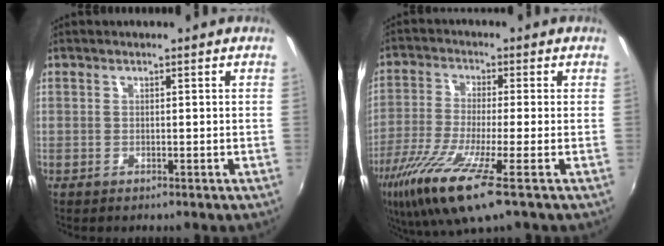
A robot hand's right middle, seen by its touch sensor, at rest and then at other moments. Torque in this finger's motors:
{"motor_torque": [1.29, -0.85, 0.64, 0.21]}